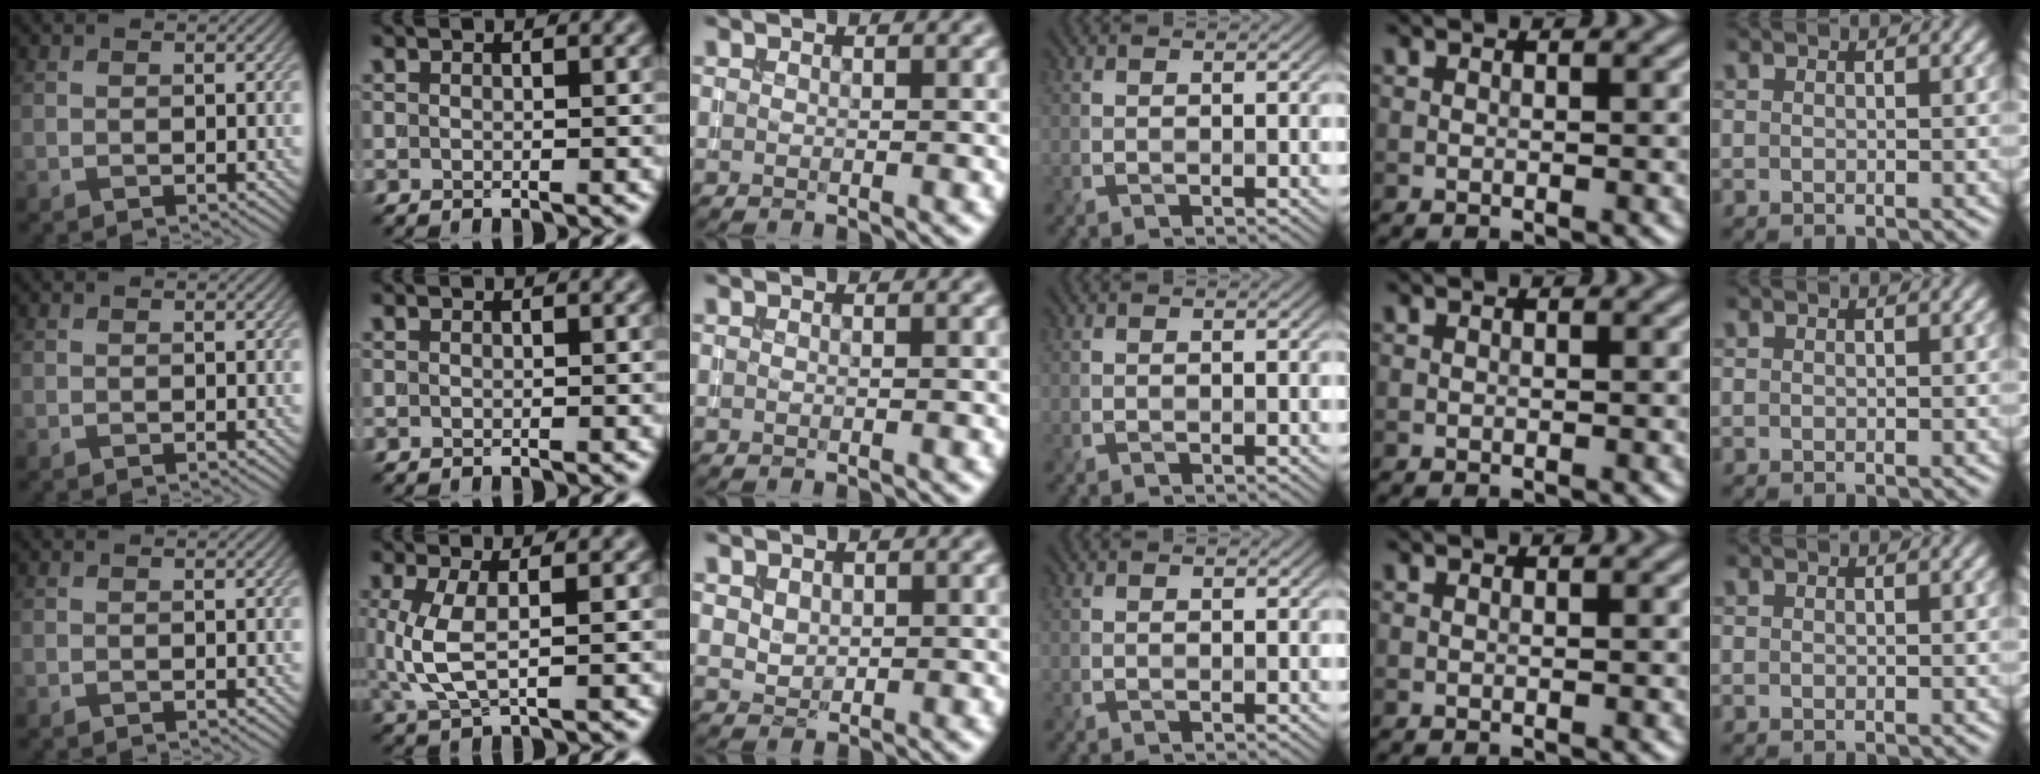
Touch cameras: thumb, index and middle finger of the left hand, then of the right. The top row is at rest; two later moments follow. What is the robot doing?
{"motion": "extract", "object": "drawer"}